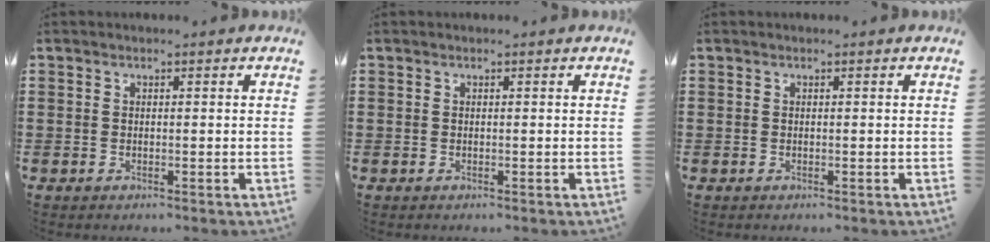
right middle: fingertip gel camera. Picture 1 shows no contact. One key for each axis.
{"total": 0.0}
{"total": 0.0}